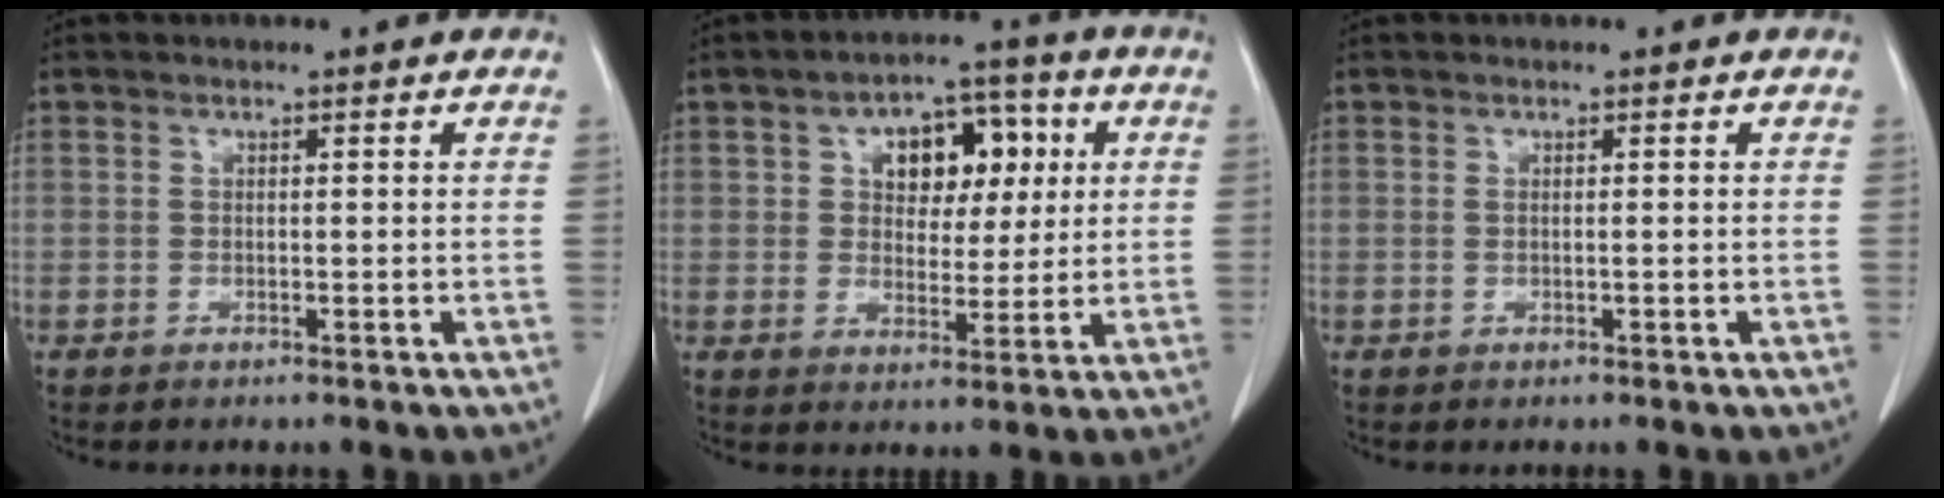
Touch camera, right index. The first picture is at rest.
{"total": 11.9, "force": [3.2, 7.5, 8.7], "torque": [-0.140, 0.032, 0.057]}
{"total": 0.8, "force": [-0.1, 0.3, 0.8], "torque": [-0.023, 0.004, 0.004]}